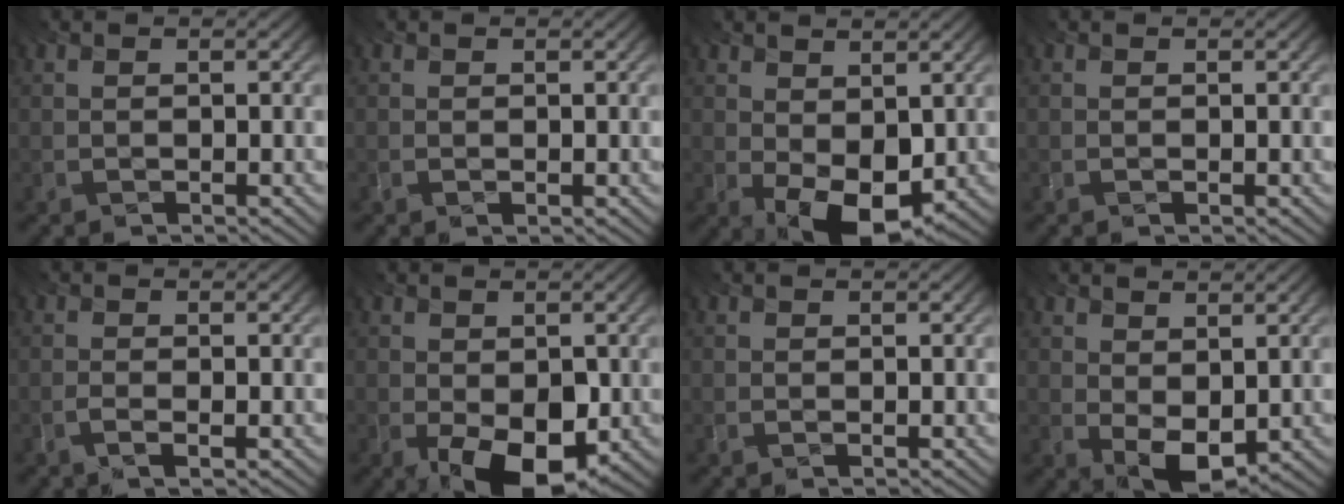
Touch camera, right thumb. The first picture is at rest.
{"total": 0.0}
{"total": 7.9, "force": [-0.4, 4.8, 6.2], "torque": [-0.114, -0.010, 0.002]}
{"total": 0.0}
{"total": 1.3, "force": [-1.0, 0.0, 0.7], "torque": [-0.013, 0.001, -0.018]}
{"total": 8.0, "force": [-2.7, 4.3, 6.1], "torque": [-0.108, -0.012, -0.041]}
{"total": 0.0}
{"total": 5.2, "force": [0.5, 3.2, 4.1], "torque": [-0.085, -0.003, 0.015]}